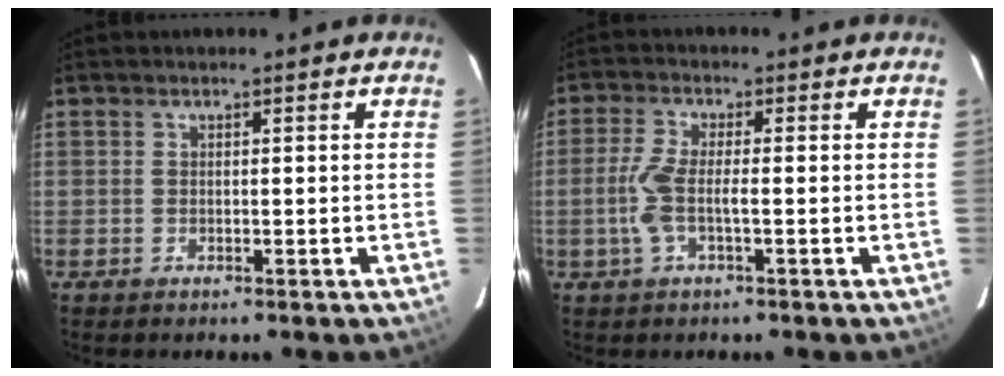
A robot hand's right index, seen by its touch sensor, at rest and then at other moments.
{"total": 5.8, "force": [-1.3, 1.2, 5.6], "torque": [-0.123, -0.001, -0.024]}